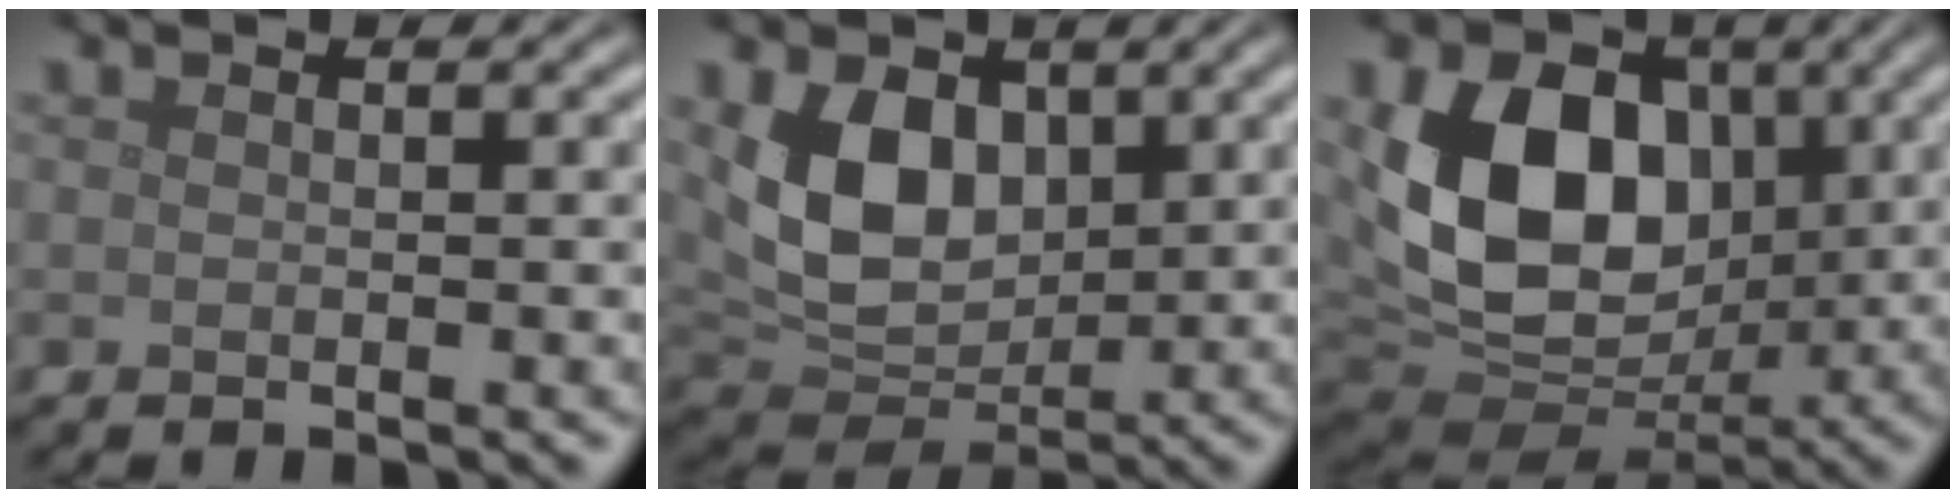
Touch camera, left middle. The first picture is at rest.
{"total": 6.9, "force": [1.7, 4.7, 4.7], "torque": [-0.093, -0.009, 0.037]}
{"total": 12.4, "force": [1.8, 9.0, 8.2], "torque": [-0.148, -0.010, 0.033]}